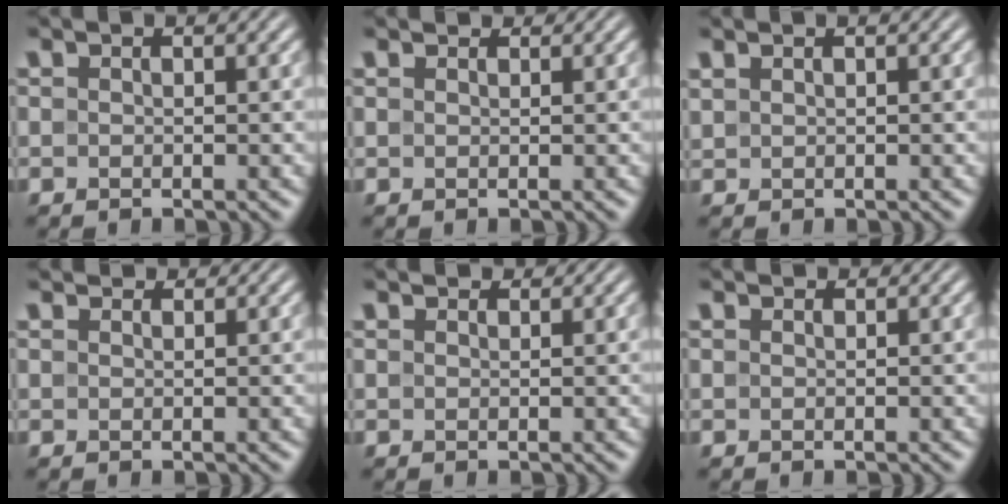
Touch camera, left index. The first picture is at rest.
{"total": 1.5, "force": [1.4, 0.5, 0.4], "torque": [-0.013, -0.002, 0.014]}
{"total": 0.7, "force": [0.6, 0.2, 0.2], "torque": [-0.007, 0.002, 0.016]}
{"total": 2.6, "force": [2.2, 1.0, 0.9], "torque": [-0.022, -0.004, 0.029]}
{"total": 1.7, "force": [1.6, 0.6, 0.5], "torque": [-0.013, -0.003, 0.019]}
{"total": 1.2, "force": [1.1, 0.3, 0.3], "torque": [-0.013, -0.002, 0.008]}